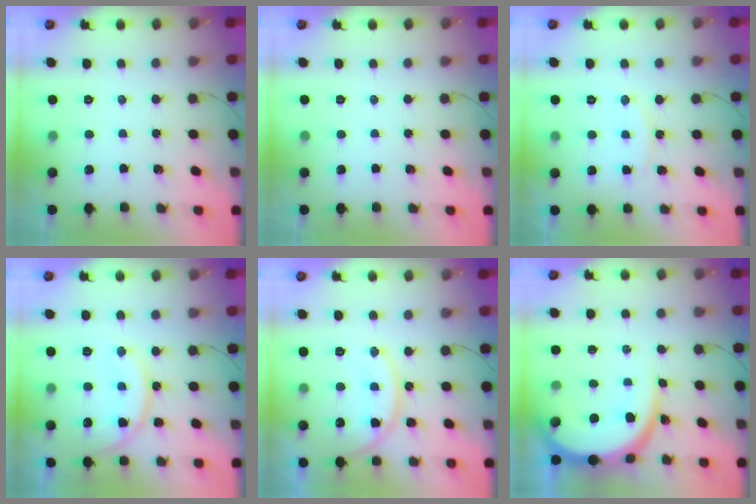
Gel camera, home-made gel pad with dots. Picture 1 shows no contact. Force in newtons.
{"total": 0.0}
{"total": 7.7, "press": 7.7, "slide": 0.3}
{"total": 12.9, "press": 12.9, "slide": 1.1}
{"total": 13.2, "press": 13.2, "slide": 1.2}
{"total": 10.7, "press": 10.7, "slide": 1.0}